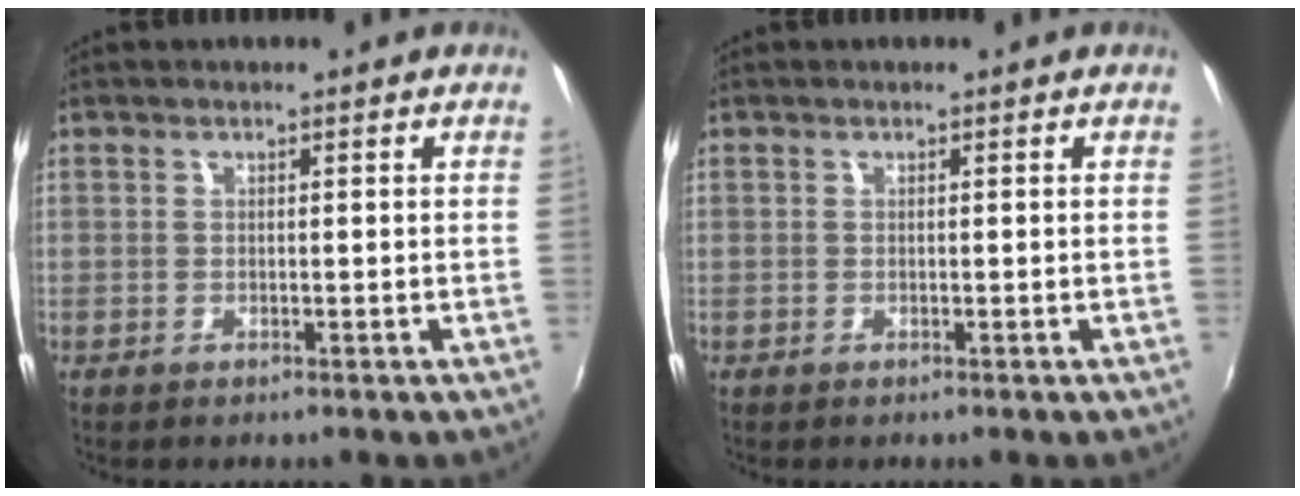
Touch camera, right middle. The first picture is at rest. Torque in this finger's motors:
{"motor_torque": [0.08, -0.10, 0.00, 0.00]}